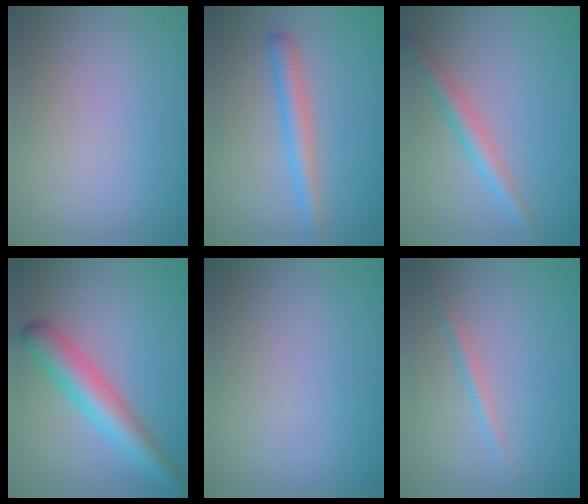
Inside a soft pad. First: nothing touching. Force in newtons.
{"total": 2.8, "press": 2.8, "slide": 0.2}
{"total": 2.7, "press": 2.7, "slide": 0.2}
{"total": 5.6, "press": 5.6, "slide": 0.1}
{"total": 0.0}
{"total": 1.3, "press": 1.3, "slide": 0.0}